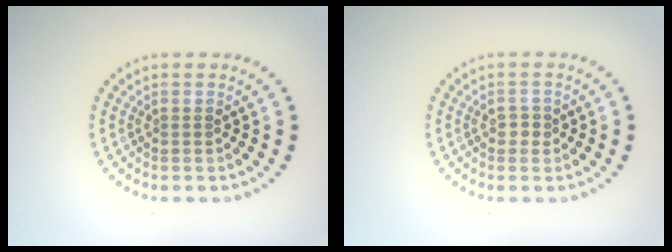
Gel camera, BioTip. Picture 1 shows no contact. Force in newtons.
{"total": 1.1, "press": 1.0, "slide": 0.4}